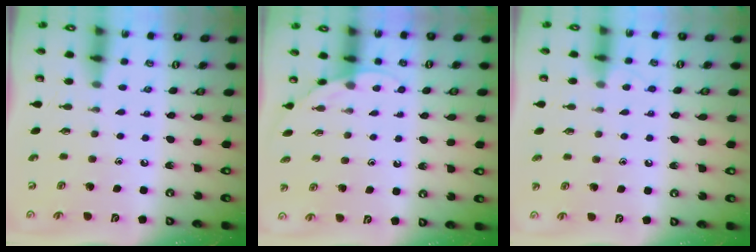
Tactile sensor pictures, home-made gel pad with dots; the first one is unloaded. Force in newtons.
{"total": 3.9, "press": 3.9, "slide": 0.3}
{"total": 4.2, "press": 4.2, "slide": 0.4}